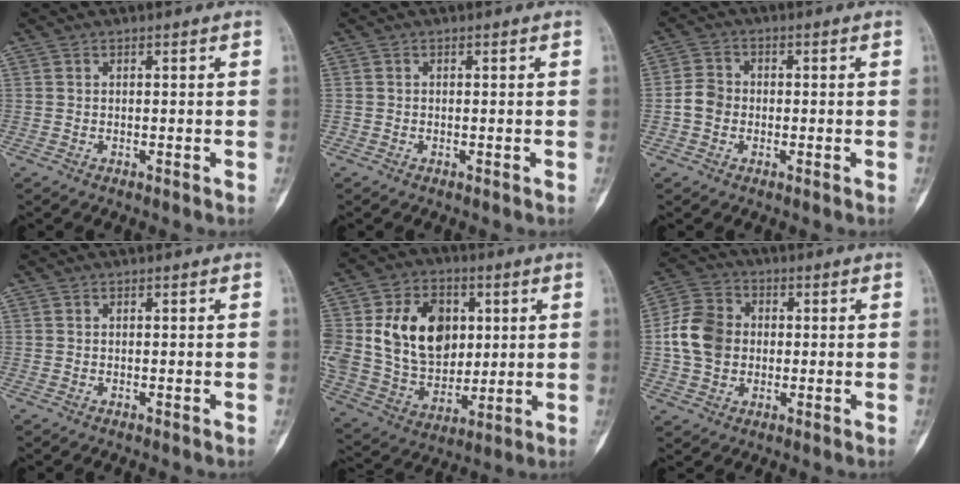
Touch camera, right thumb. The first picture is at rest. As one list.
[{"total": 0.0}, {"total": 4.2, "force": [-0.9, 3.5, 2.0], "torque": [-0.029, 0.013, -0.023]}, {"total": 0.0}, {"total": 21.8, "force": [4.3, 16.2, 13.9], "torque": [-0.234, 0.001, 0.093]}, {"total": 10.4, "force": [-0.1, 8.5, 6.0], "torque": [-0.099, 0.018, -0.009]}]